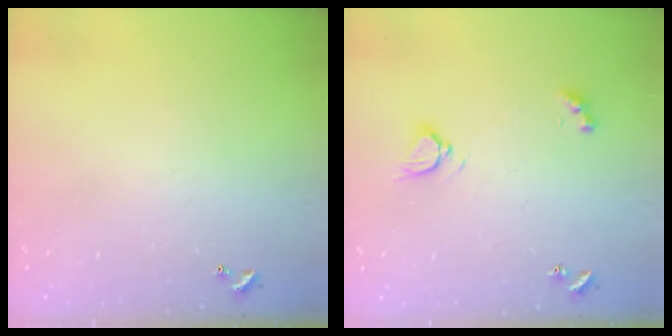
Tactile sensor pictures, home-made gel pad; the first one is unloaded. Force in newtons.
{"total": 3.4, "press": 3.4, "slide": 0.3}